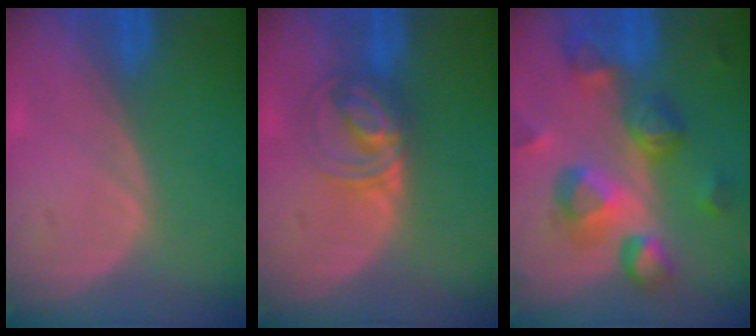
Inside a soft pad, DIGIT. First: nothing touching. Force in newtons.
{"total": 5.4, "press": 5.4, "slide": 0.5}
{"total": 10.7, "press": 9.6, "slide": 4.7}